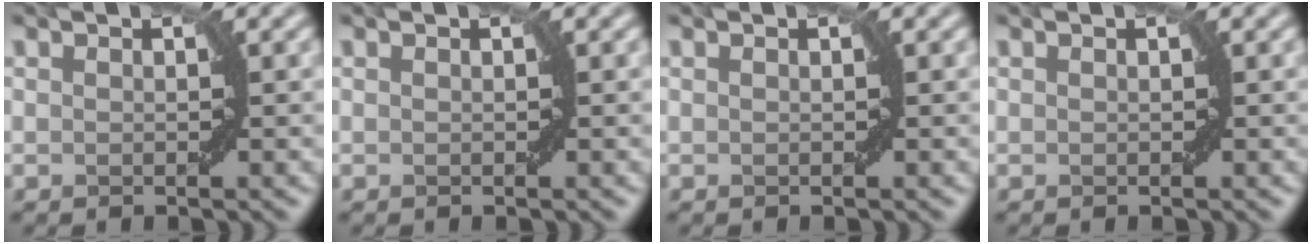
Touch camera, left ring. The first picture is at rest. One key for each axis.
{"total": 0.0}
{"total": 0.0}
{"total": 0.0}